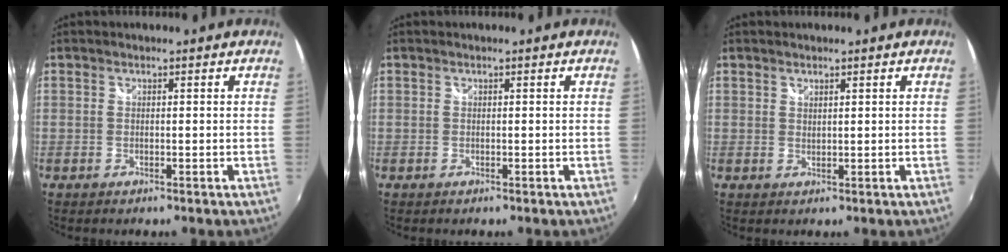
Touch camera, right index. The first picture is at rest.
{"total": 0.0}
{"total": 1.0, "force": [0.9, 0.3, 0.3], "torque": [-0.003, 0.000, 0.015]}